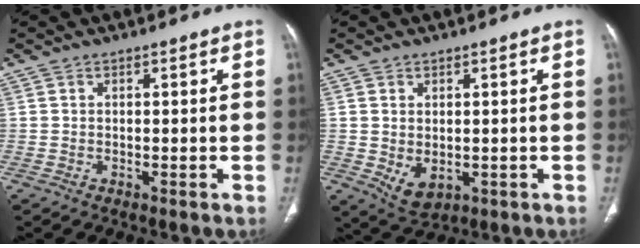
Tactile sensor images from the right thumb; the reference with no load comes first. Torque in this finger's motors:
{"motor_torque": [-0.47, 0.30, -0.39, 0.13, 0.14]}